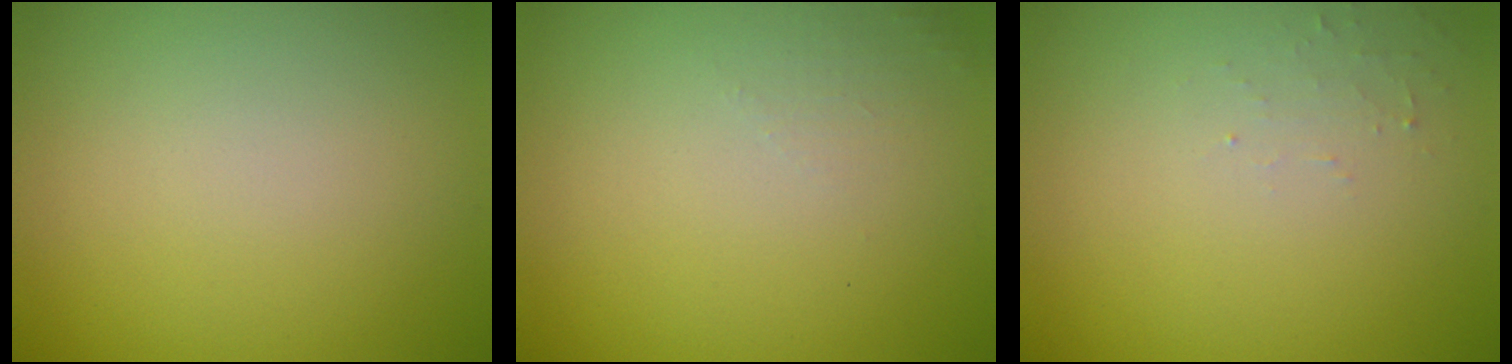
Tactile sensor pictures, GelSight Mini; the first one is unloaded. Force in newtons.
{"total": 1.1, "press": 1.1, "slide": 0.3}
{"total": 1.1, "press": 1.1, "slide": 0.2}